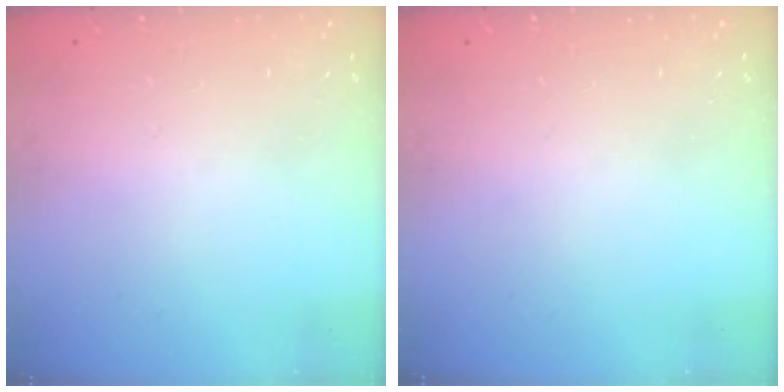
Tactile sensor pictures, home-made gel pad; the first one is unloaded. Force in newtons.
{"total": 0.0}